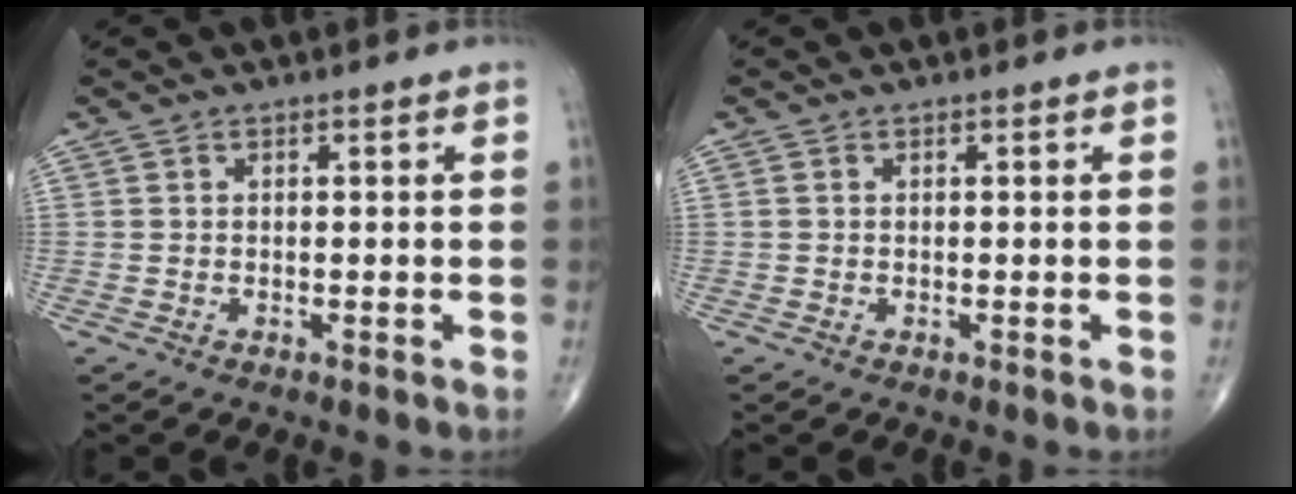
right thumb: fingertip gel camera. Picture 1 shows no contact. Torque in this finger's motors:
{"motor_torque": [-0.20, 0.08, -0.15, -0.07, 0.03]}